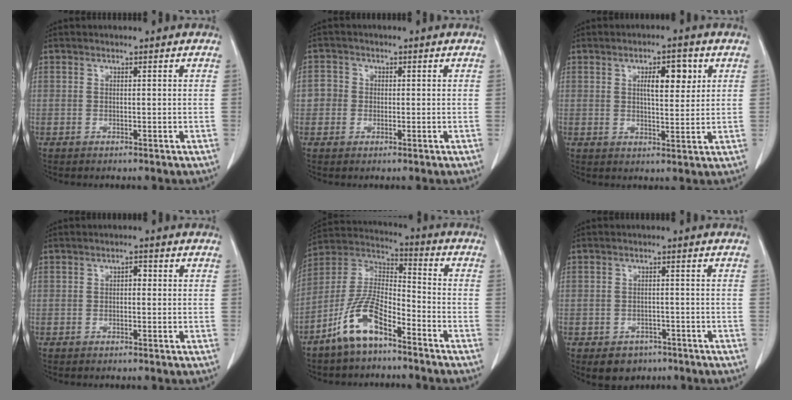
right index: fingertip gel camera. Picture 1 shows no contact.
{"total": 2.7, "force": [-0.2, 2.6, 0.6], "torque": [0.001, 0.010, -0.007]}
{"total": 5.7, "force": [2.1, 1.9, 5.0], "torque": [-0.080, 0.006, 0.035]}
{"total": 1.2, "force": [0.0, 0.7, 1.0], "torque": [-0.010, 0.005, -0.002]}
{"total": 10.9, "force": [-7.0, 3.8, 7.4], "torque": [-0.158, 0.012, -0.136]}
{"total": 4.2, "force": [-2.5, 3.2, 1.0], "torque": [-0.008, 0.007, -0.028]}